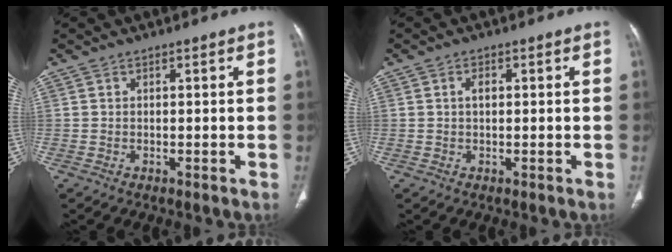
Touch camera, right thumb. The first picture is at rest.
{"total": 1.8, "force": [0.3, 1.0, 1.5], "torque": [-0.027, 0.005, 0.005]}